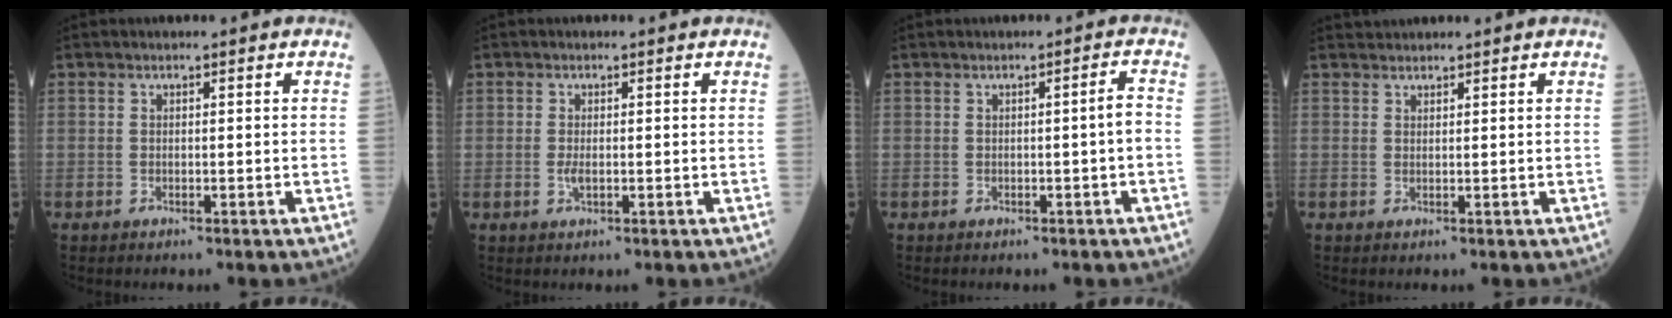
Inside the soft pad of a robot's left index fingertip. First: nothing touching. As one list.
[{"total": 1.3, "force": [-0.2, 0.7, 1.0], "torque": [-0.021, -0.001, -0.002]}, {"total": 1.7, "force": [-0.5, -0.3, 1.6], "torque": [-0.022, 0.000, -0.007]}, {"total": 1.3, "force": [1.3, 0.0, -0.2], "torque": [-0.004, 0.018, 0.030]}]